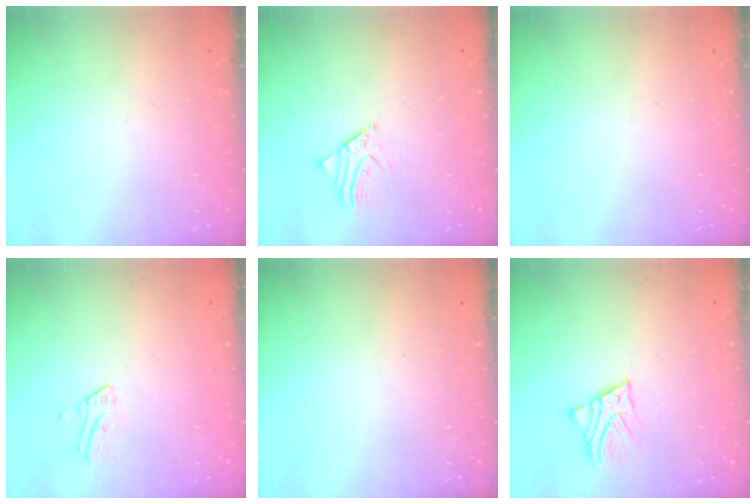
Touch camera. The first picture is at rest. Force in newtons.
{"total": 2.8, "press": 2.8, "slide": 0.2}
{"total": 0.0}
{"total": 2.8, "press": 2.8, "slide": 0.2}
{"total": 0.0}
{"total": 2.9, "press": 2.9, "slide": 0.2}